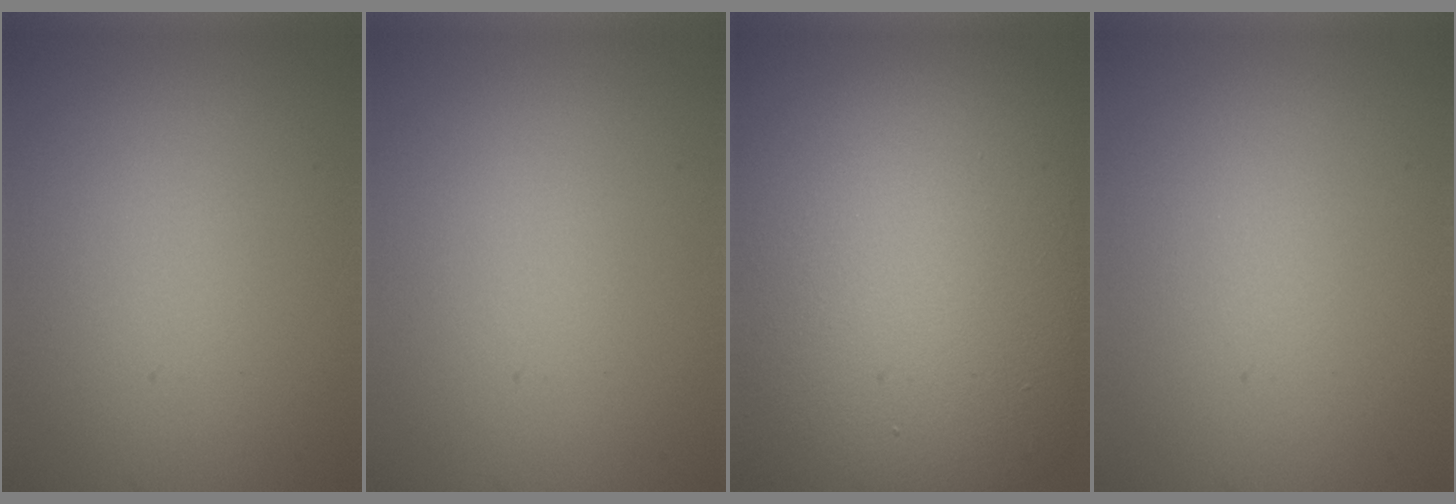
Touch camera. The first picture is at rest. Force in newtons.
{"total": 0.0}
{"total": 18.9, "press": 18.9, "slide": 1.2}
{"total": 0.0}